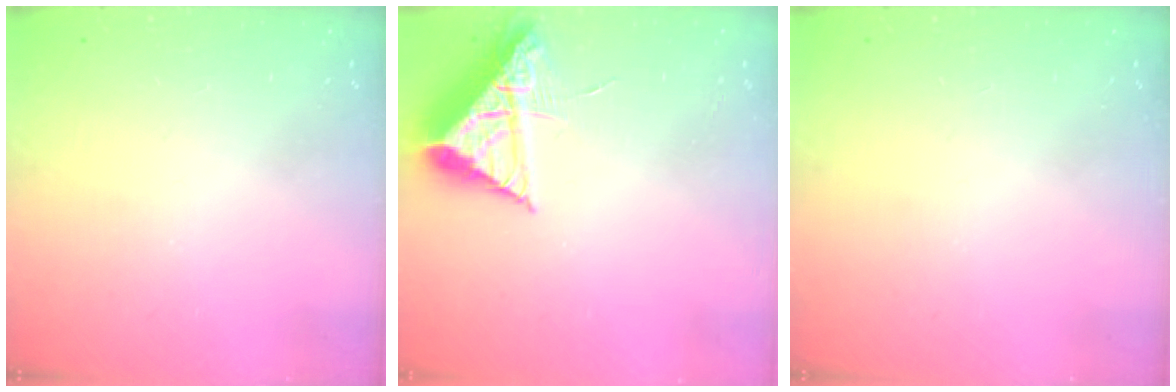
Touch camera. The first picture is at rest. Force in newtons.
{"total": 9.4, "press": 9.4, "slide": 0.5}
{"total": 0.0}